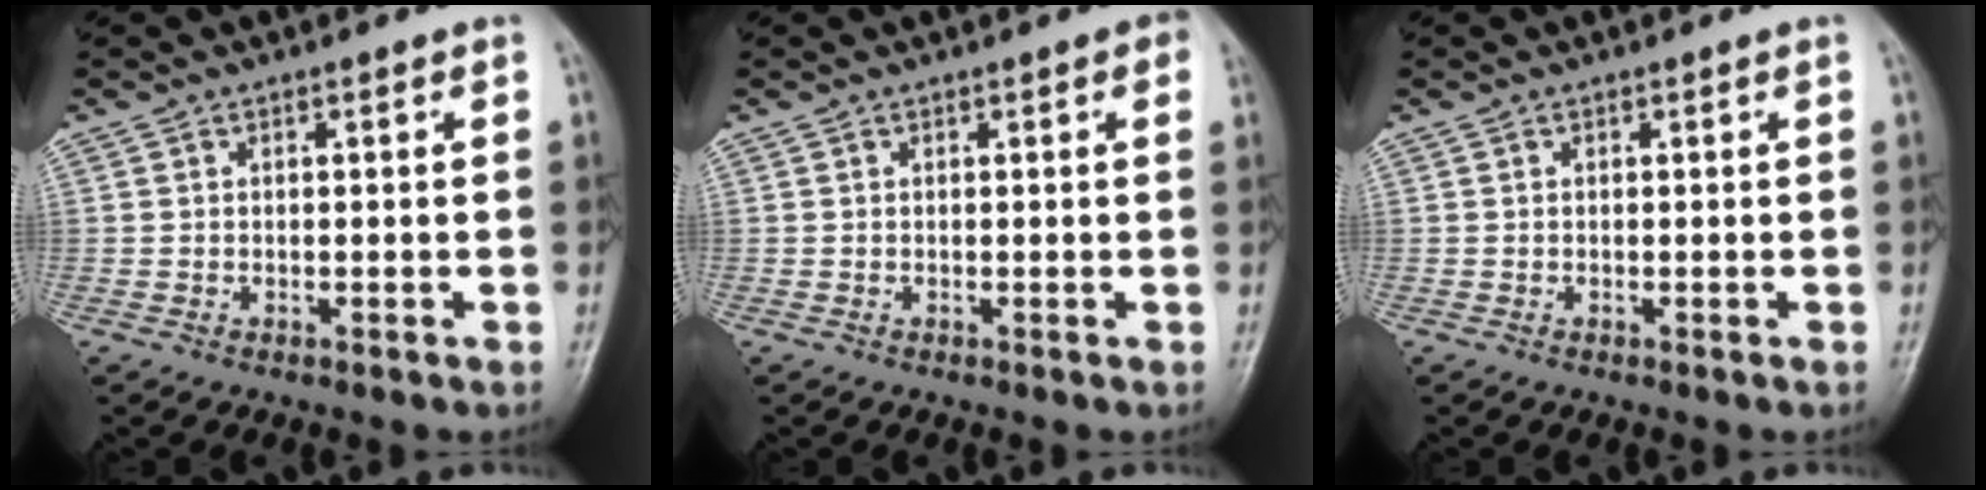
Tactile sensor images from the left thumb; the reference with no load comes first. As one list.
[{"total": 1.7, "force": [0.7, 0.5, 1.4], "torque": [-0.015, 0.002, 0.004]}, {"total": 0.0}]